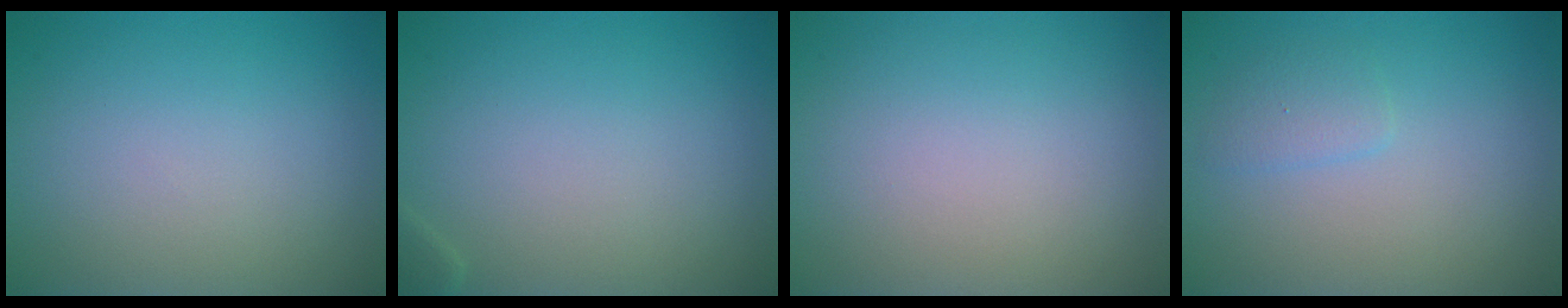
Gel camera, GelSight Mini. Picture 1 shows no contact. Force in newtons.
{"total": 0.6, "press": 0.6, "slide": 0.0}
{"total": 0.0}
{"total": 1.3, "press": 1.3, "slide": 0.1}